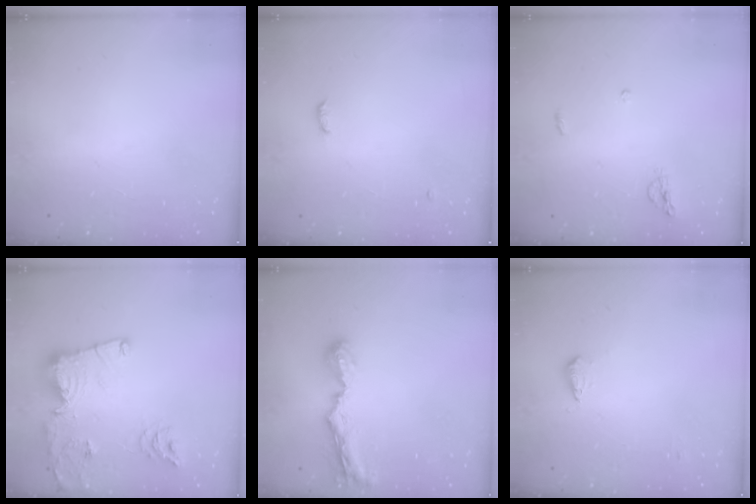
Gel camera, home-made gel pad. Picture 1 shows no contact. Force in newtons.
{"total": 7.6, "press": 4.2, "slide": 6.4}
{"total": 5.4, "press": 5.4, "slide": 0.5}
{"total": 16.5, "press": 16.5, "slide": 1.7}
{"total": 8.7, "press": 8.7, "slide": 0.7}
{"total": 5.5, "press": 5.4, "slide": 0.9}